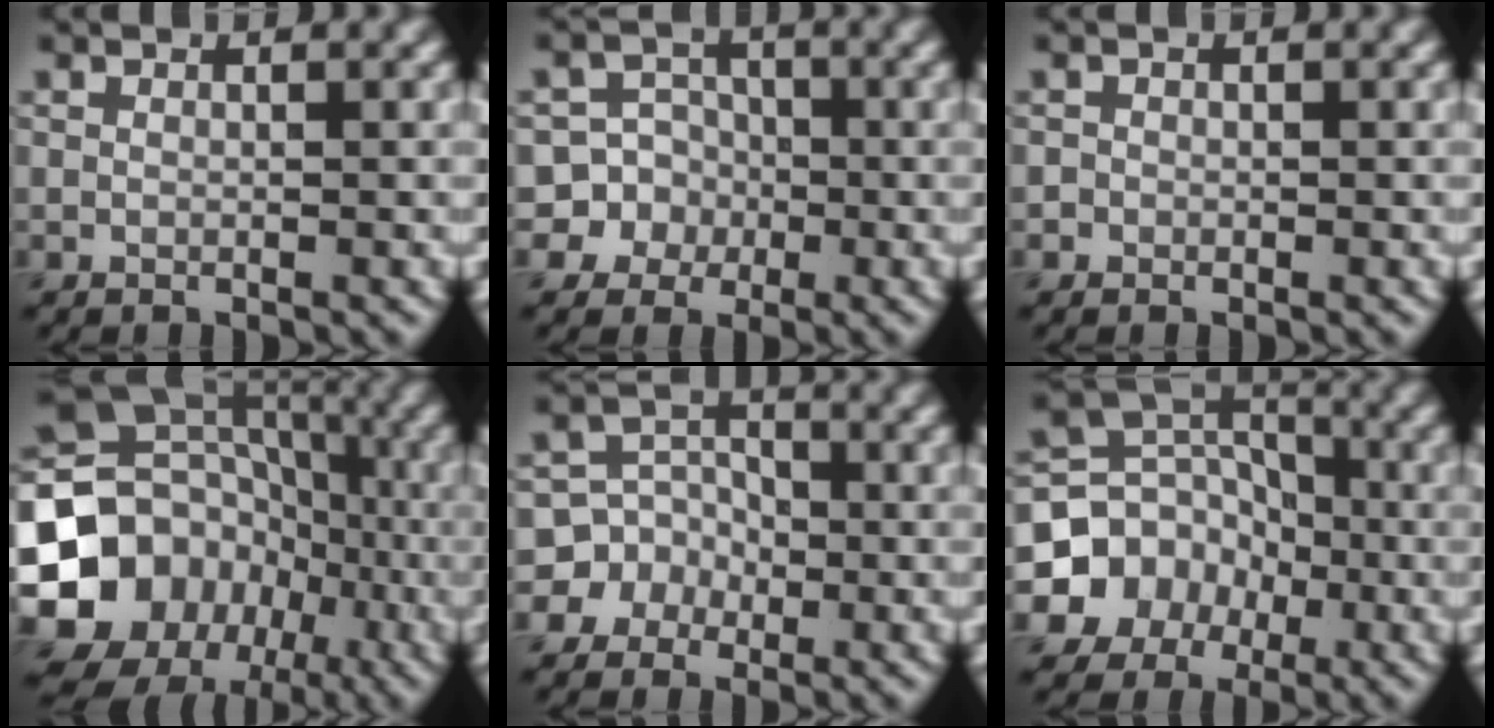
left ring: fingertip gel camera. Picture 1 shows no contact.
{"total": 7.5, "force": [-1.8, 7.2, 0.6], "torque": [-0.009, 0.015, -0.057]}
{"total": 0.5, "force": [-0.2, 0.4, 0.0], "torque": [0.004, -0.003, -0.006]}
{"total": 19.0, "force": [-5.7, 16.9, 6.4], "torque": [-0.136, -0.017, -0.121]}
{"total": 5.7, "force": [-2.1, 5.3, 0.6], "torque": [0.012, 0.016, -0.053]}
{"total": 6.8, "force": [-2.5, 6.1, 1.9], "torque": [-0.020, 0.015, -0.070]}